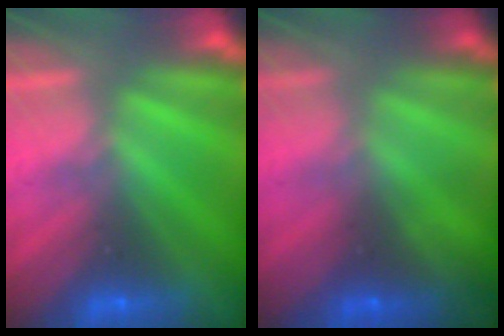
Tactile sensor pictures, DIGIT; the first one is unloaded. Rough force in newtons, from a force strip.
{"total": 1.2}